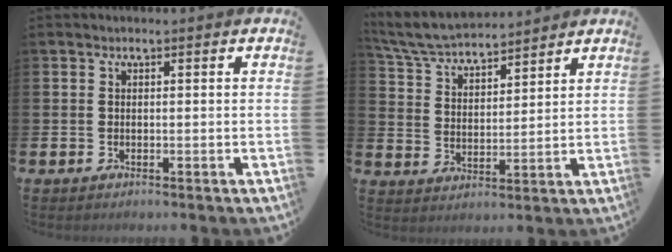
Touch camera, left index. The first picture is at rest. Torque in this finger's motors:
{"motor_torque": [1.05, -0.74, 0.53, 0.04]}